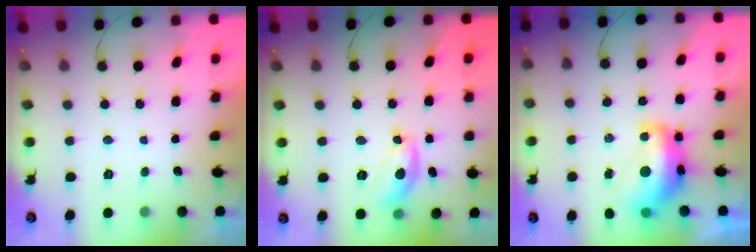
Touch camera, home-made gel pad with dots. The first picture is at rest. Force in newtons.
{"total": 12.0, "press": 12.0, "slide": 0.6}
{"total": 14.6, "press": 14.6, "slide": 1.0}